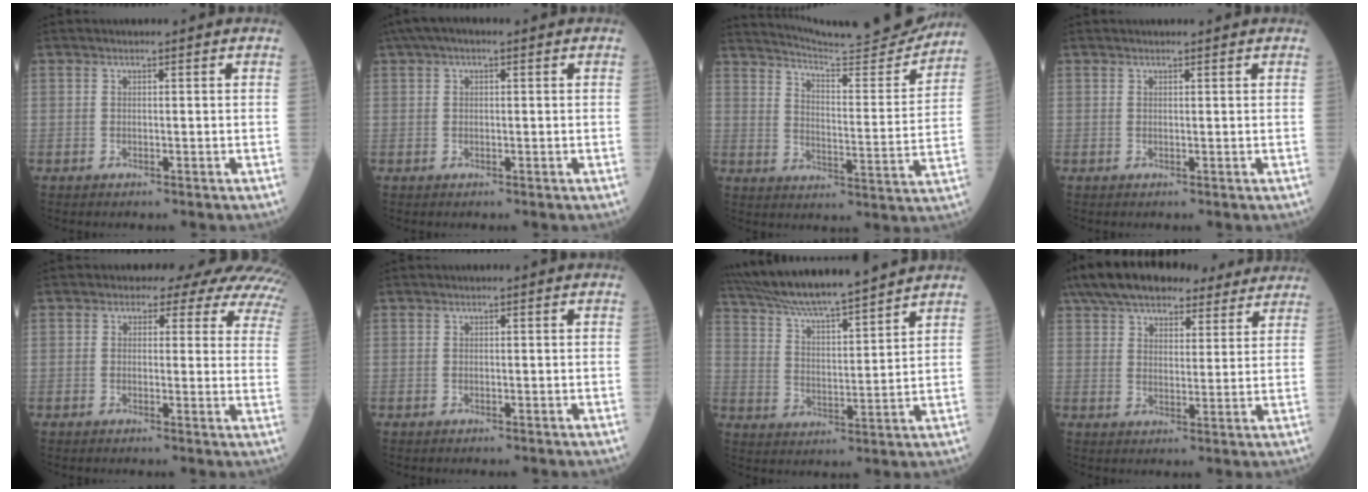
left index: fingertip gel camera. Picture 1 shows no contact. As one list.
[{"total": 3.7, "force": [2.1, 1.5, 2.7], "torque": [-0.058, 0.036, 0.035]}, {"total": 18.3, "force": [17.7, -0.5, 4.9], "torque": [-0.086, -0.070, 0.236]}, {"total": 1.2, "force": [1.2, 0.2, 0.1], "torque": [-0.009, 0.006, 0.016]}, {"total": 13.4, "force": [11.8, 4.9, 3.9], "torque": [-0.024, -0.016, 0.098]}, {"total": 0.0}, {"total": 17.0, "force": [15.3, 0.5, 7.3], "torque": [-0.134, 0.017, 0.255]}, {"total": 18.4, "force": [15.1, 6.8, 8.2], "torque": [-0.142, 0.057, 0.217]}]